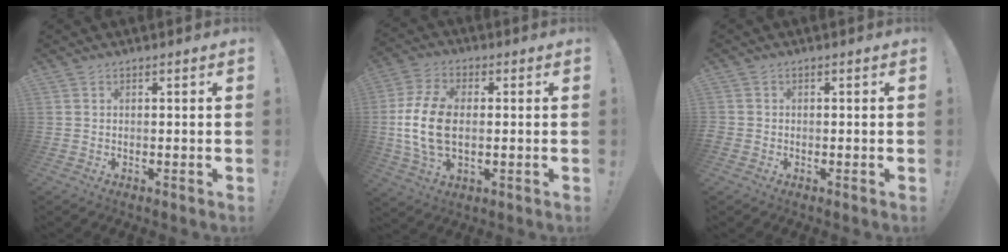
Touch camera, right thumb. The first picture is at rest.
{"total": 13.5, "force": [-0.4, 8.2, 10.7], "torque": [-0.217, -0.002, -0.006]}
{"total": 1.2, "force": [-0.5, 1.1, 0.4], "torque": [-0.010, 0.006, -0.008]}